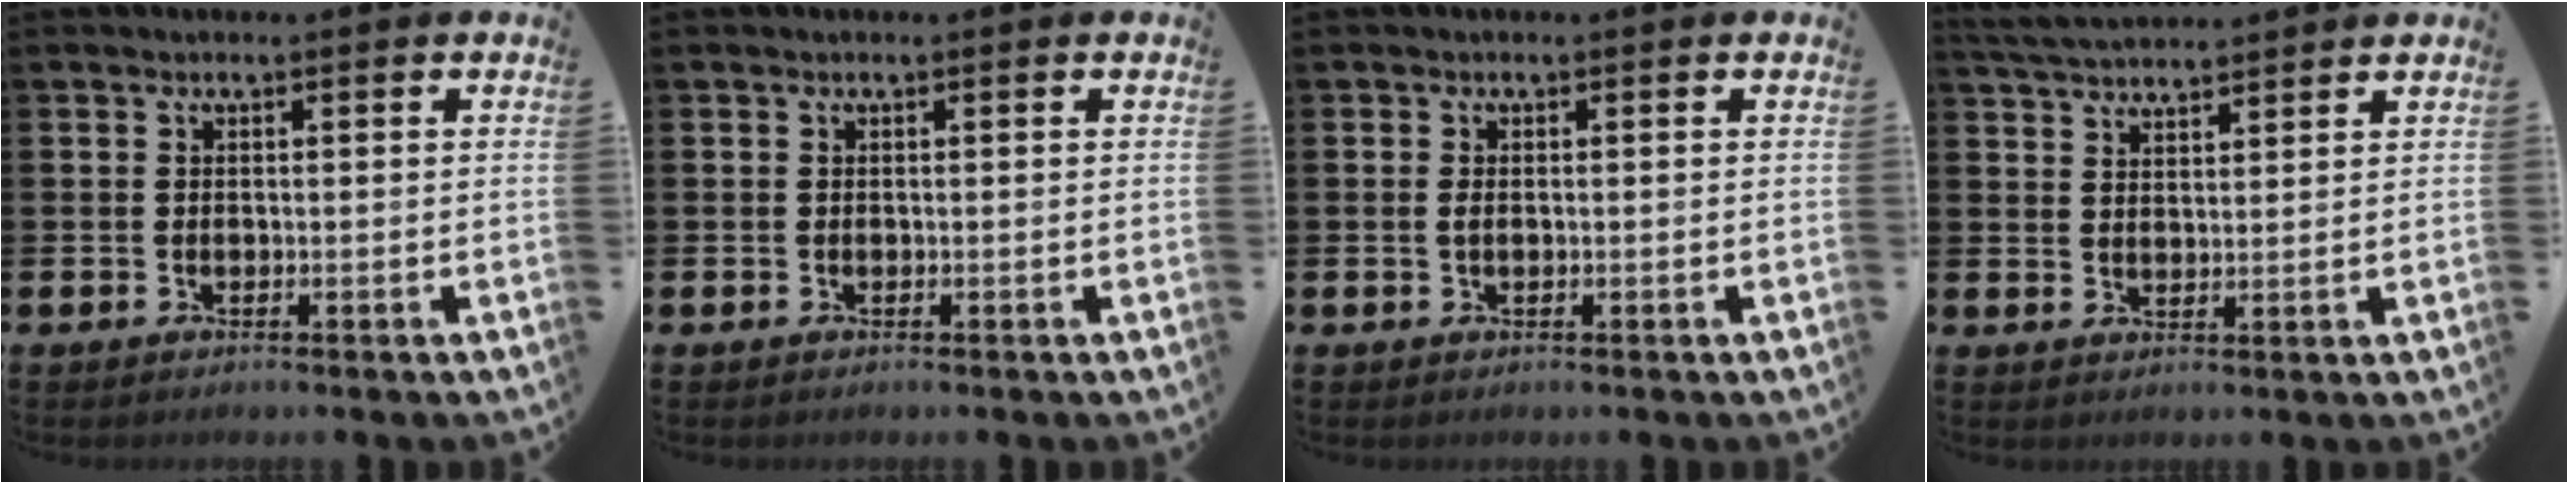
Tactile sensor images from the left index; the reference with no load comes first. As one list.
[{"total": 0.0}, {"total": 1.0, "force": [0.1, 0.5, 0.9], "torque": [-0.011, 0.002, -0.002]}, {"total": 4.0, "force": [4.0, 0.4, 0.5], "torque": [-0.027, -0.015, 0.074]}]